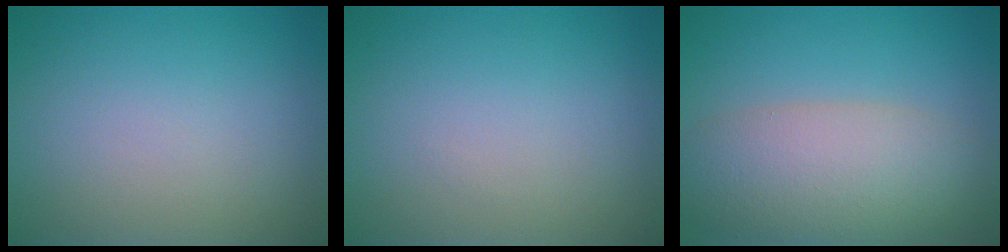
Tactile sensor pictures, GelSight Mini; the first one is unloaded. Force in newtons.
{"total": 0.0}
{"total": 7.4, "press": 7.4, "slide": 0.3}